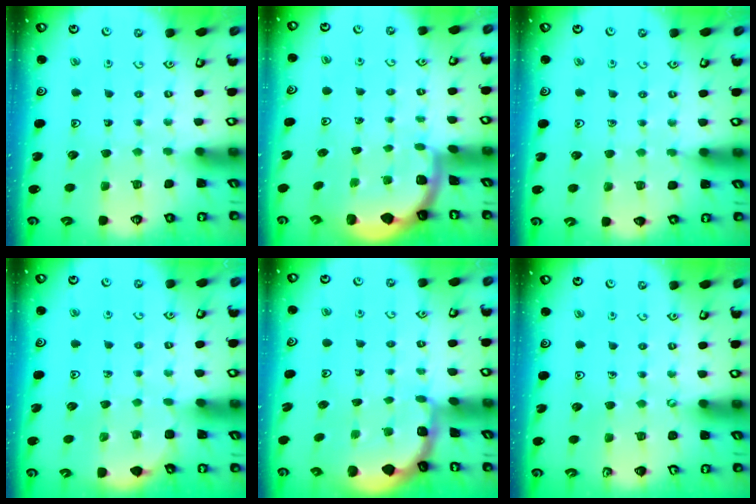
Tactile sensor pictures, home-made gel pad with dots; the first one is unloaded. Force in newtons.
{"total": 1.4, "press": 1.4, "slide": 0.1}
{"total": 2.9, "press": 2.8, "slide": 0.5}
{"total": 3.0, "press": 3.0, "slide": 0.3}
{"total": 1.6, "press": 1.6, "slide": 0.3}
{"total": 0.0}